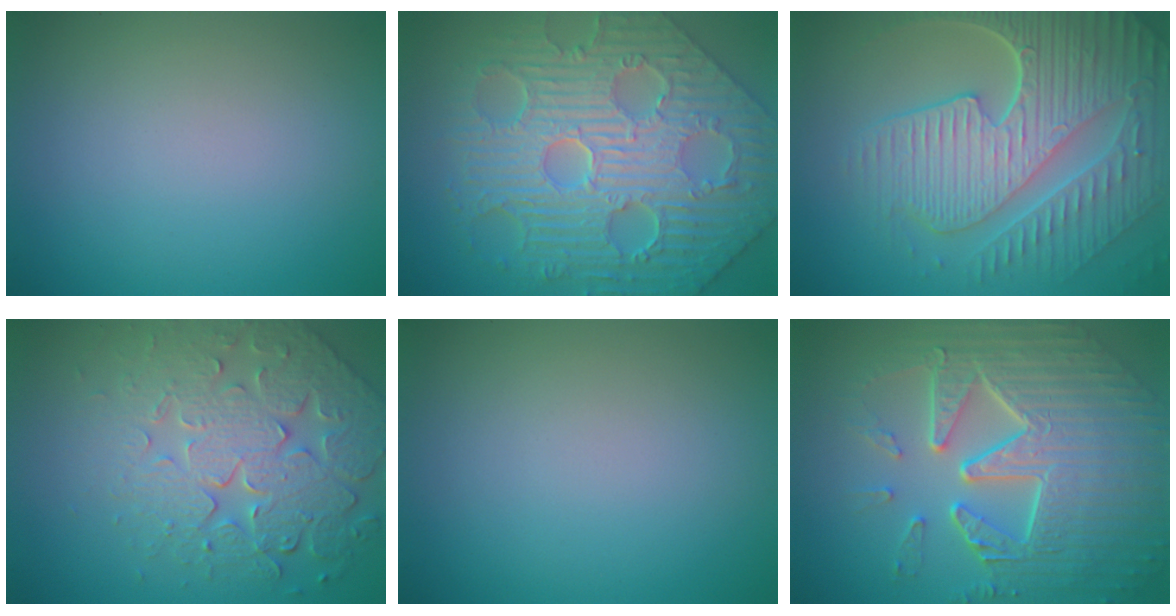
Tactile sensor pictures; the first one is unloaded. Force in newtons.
{"total": 11.5, "press": 8.1, "slide": 8.1}
{"total": 10.0, "press": 6.6, "slide": 7.5}
{"total": 7.7, "press": 5.8, "slide": 5.0}
{"total": 0.0}
{"total": 9.6, "press": 6.6, "slide": 7.0}